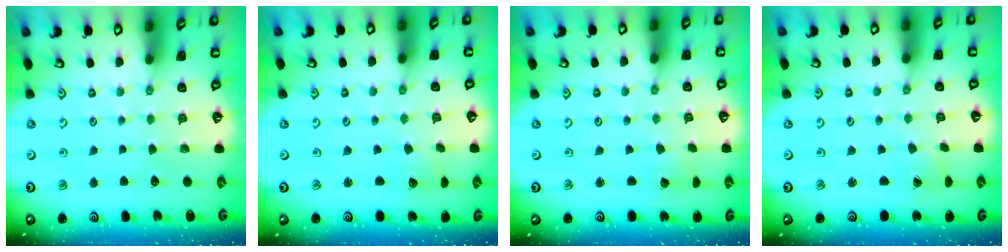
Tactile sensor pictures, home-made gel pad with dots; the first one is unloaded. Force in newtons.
{"total": 2.4, "press": 2.4, "slide": 0.1}
{"total": 1.4, "press": 1.3, "slide": 0.2}
{"total": 0.8, "press": 0.8, "slide": 0.1}